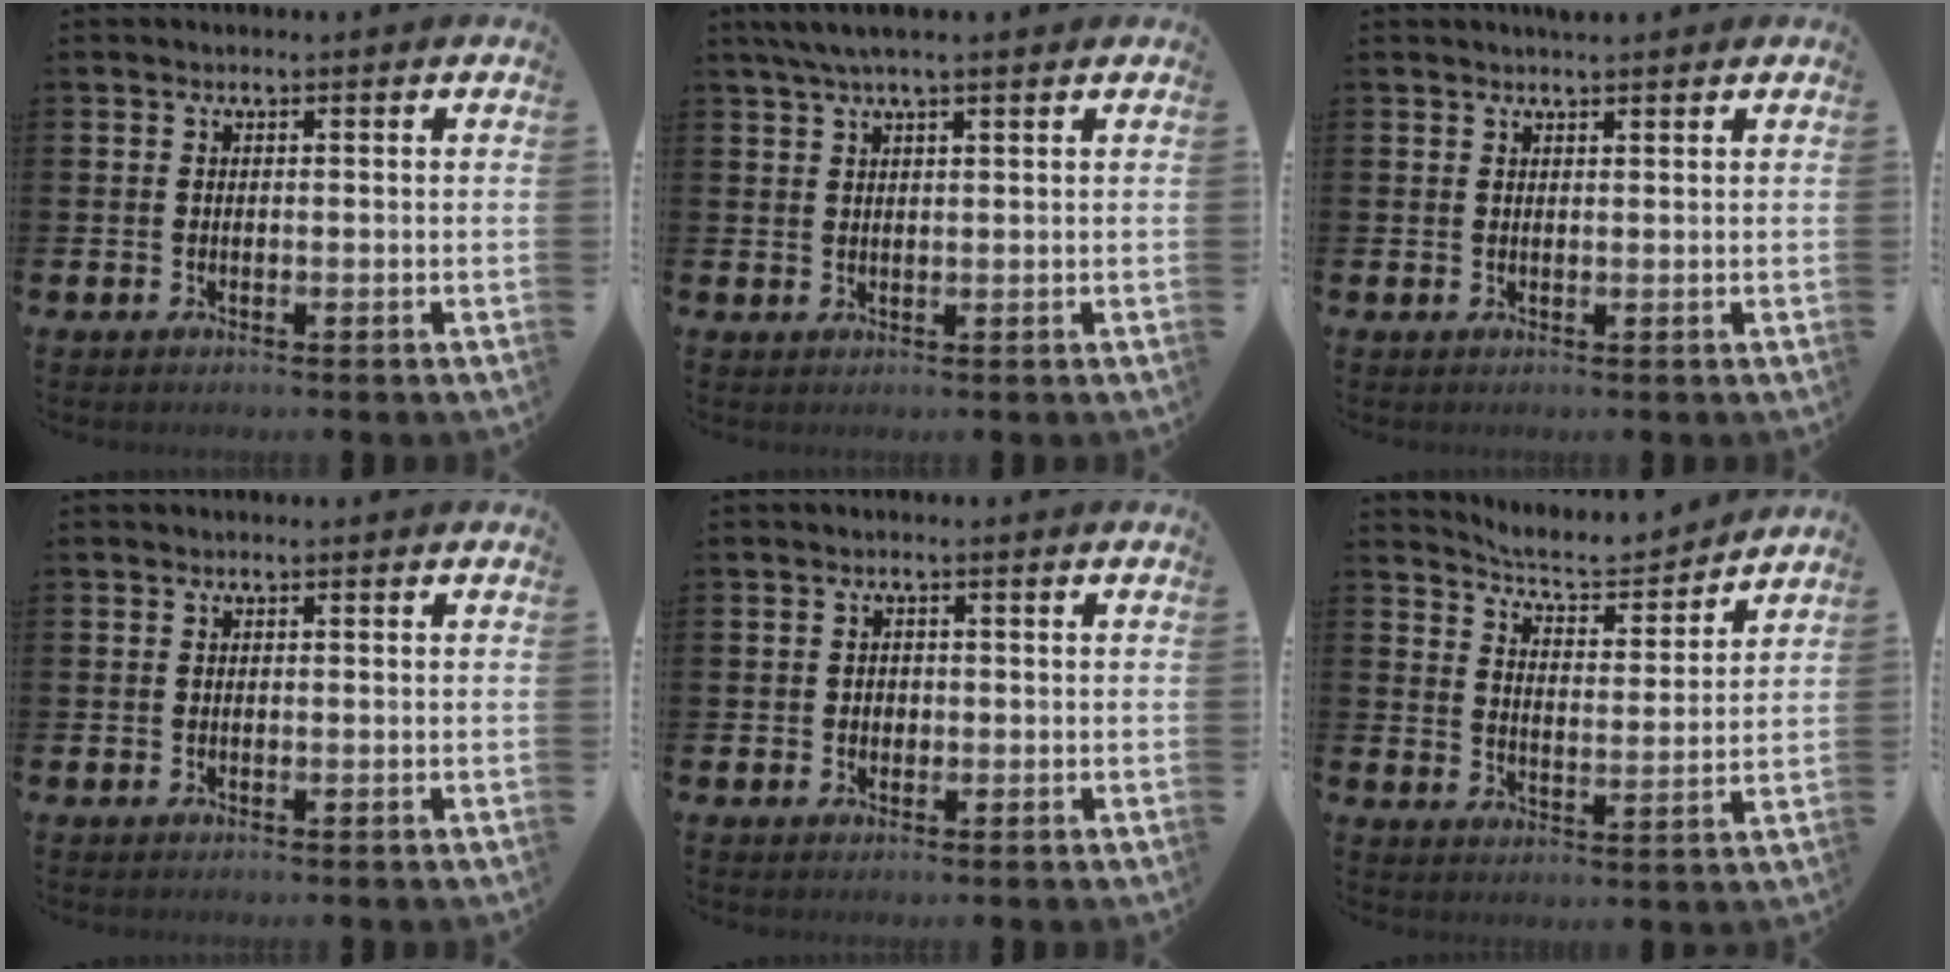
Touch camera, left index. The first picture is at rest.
{"total": 3.5, "force": [2.8, 0.4, 2.2], "torque": [-0.052, 0.004, 0.051]}
{"total": 1.5, "force": [1.5, 0.1, 0.3], "torque": [0.003, -0.005, 0.025]}
{"total": 0.0}
{"total": 1.2, "force": [0.0, 1.1, 0.4], "torque": [0.003, 0.004, -0.005]}
{"total": 6.1, "force": [5.9, 0.8, 1.0], "torque": [-0.043, -0.049, 0.099]}